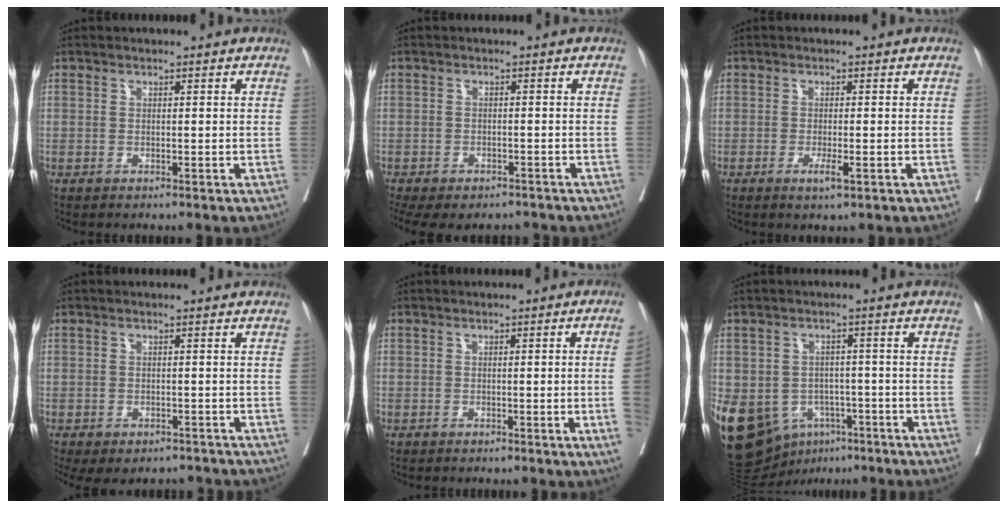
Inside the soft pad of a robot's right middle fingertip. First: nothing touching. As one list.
[{"total": 12.1, "force": [-9.2, 6.1, 4.9], "torque": [-0.123, -0.008, -0.115]}, {"total": 2.2, "force": [-1.0, 0.3, 1.9], "torque": [-0.031, -0.004, -0.015]}, {"total": 9.2, "force": [-7.0, 4.8, 3.4], "torque": [-0.067, -0.002, -0.086]}, {"total": 4.5, "force": [-0.9, -1.2, 4.2], "torque": [-0.049, -0.003, -0.011]}, {"total": 18.4, "force": [-8.1, 14.0, 8.8], "torque": [-0.213, 0.005, -0.108]}]